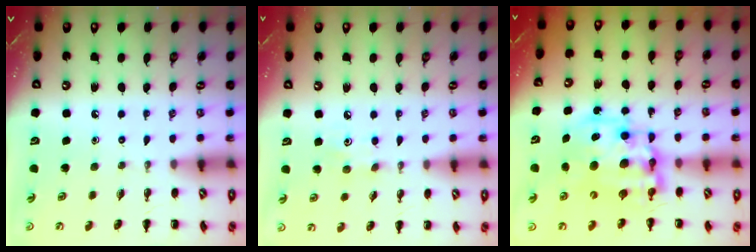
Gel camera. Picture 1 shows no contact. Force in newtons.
{"total": 4.8, "press": 4.6, "slide": 1.4}
{"total": 13.2, "press": 12.9, "slide": 2.8}